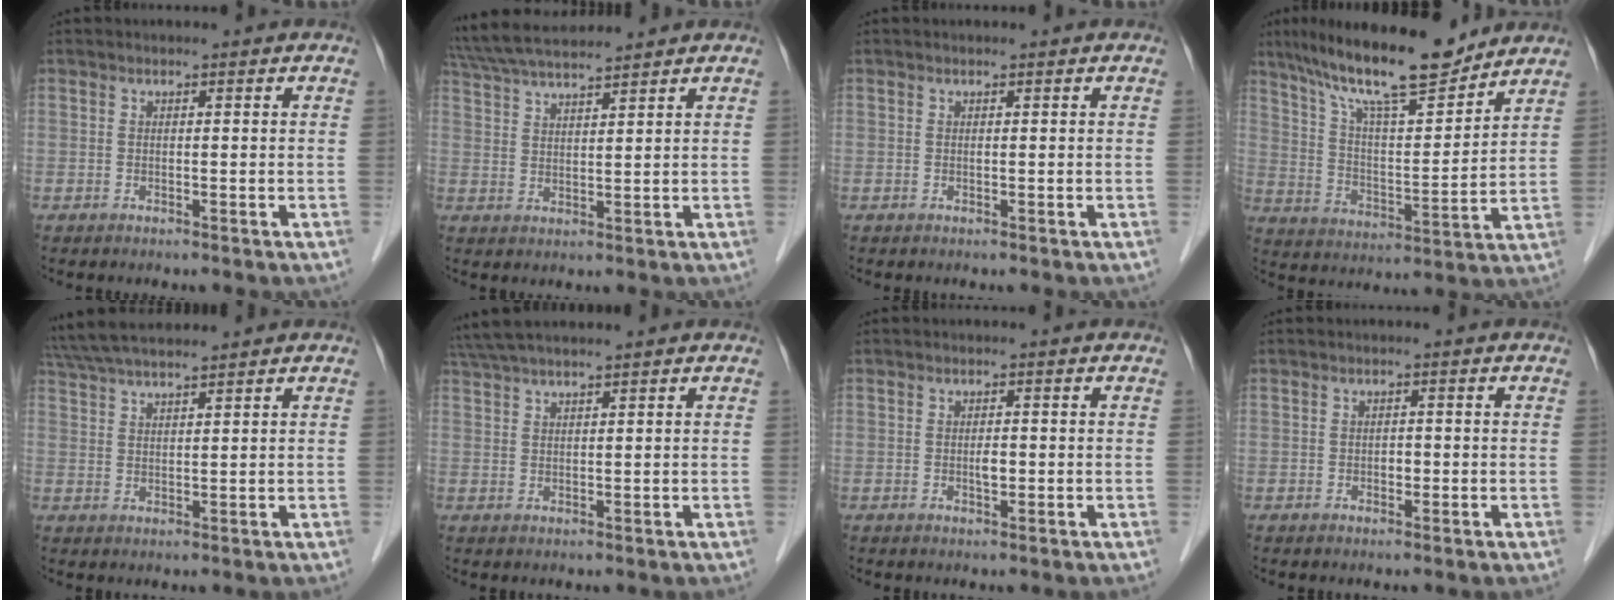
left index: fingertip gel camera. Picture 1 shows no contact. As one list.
[{"total": 10.4, "force": [9.5, 0.4, 4.2], "torque": [-0.084, 0.028, 0.167]}, {"total": 0.0}, {"total": 15.5, "force": [12.9, 2.0, 8.3], "torque": [-0.147, 0.006, 0.227]}, {"total": 9.5, "force": [8.5, 0.4, 4.1], "torque": [-0.080, 0.029, 0.150]}, {"total": 7.5, "force": [6.6, -0.1, 3.7], "torque": [-0.064, 0.035, 0.113]}, {"total": 1.3, "force": [-0.2, 0.5, 1.2], "torque": [-0.022, 0.000, -0.002]}, {"total": 0.9, "force": [-0.2, 0.6, 0.6], "torque": [-0.010, 0.002, -0.005]}]